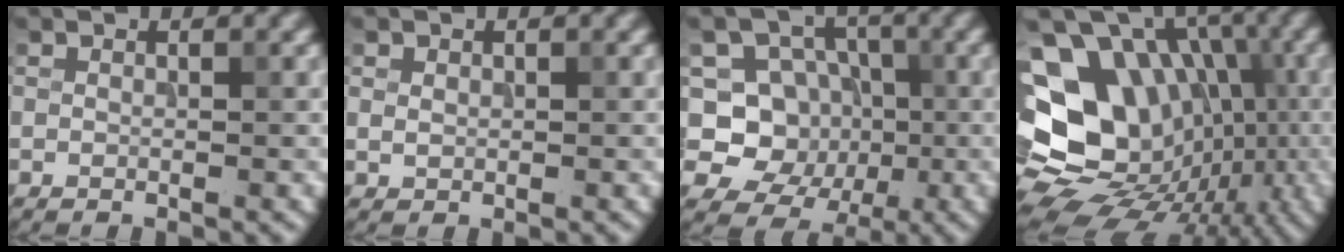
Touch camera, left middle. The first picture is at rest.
{"total": 0.9, "force": [0.3, 0.8, 0.4], "torque": [-0.008, -0.002, 0.009]}
{"total": 8.1, "force": [-0.4, 7.4, 3.3], "torque": [-0.051, 0.012, -0.034]}
{"total": 17.5, "force": [-0.1, 13.5, 11.1], "torque": [-0.175, 0.016, 0.010]}